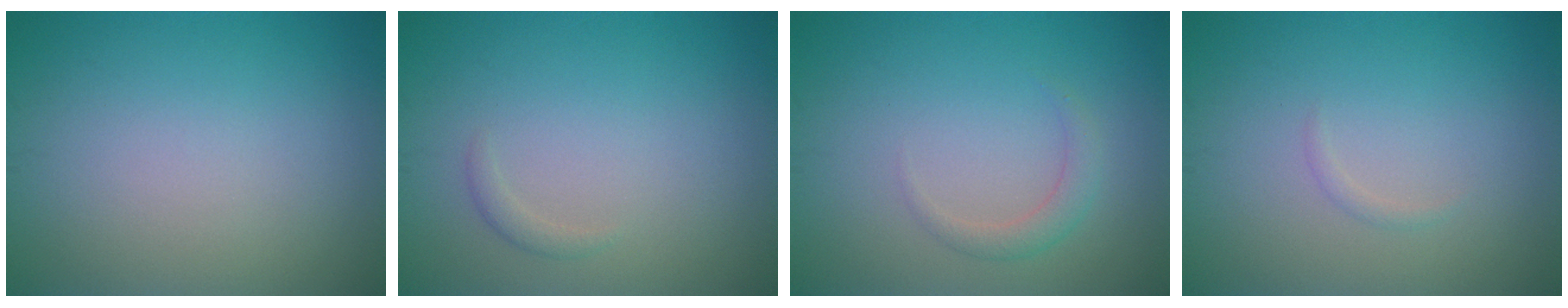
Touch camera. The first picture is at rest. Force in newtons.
{"total": 0.8, "press": 0.8, "slide": 0.1}
{"total": 1.6, "press": 1.6, "slide": 0.1}
{"total": 0.6, "press": 0.6, "slide": 0.0}